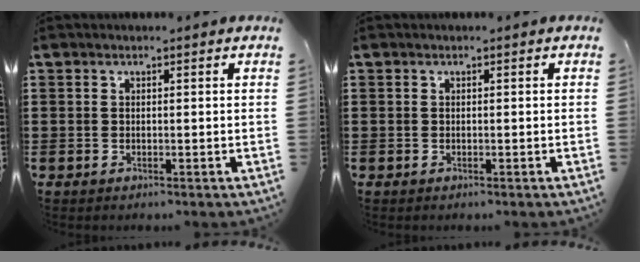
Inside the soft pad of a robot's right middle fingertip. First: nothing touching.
{"total": 0.0}